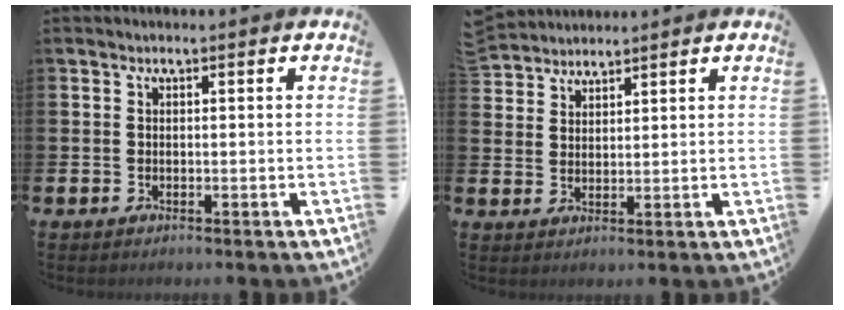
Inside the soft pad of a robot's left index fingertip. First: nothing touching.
{"total": 3.5, "force": [3.4, 0.6, -0.7], "torque": [0.003, -0.017, 0.064]}